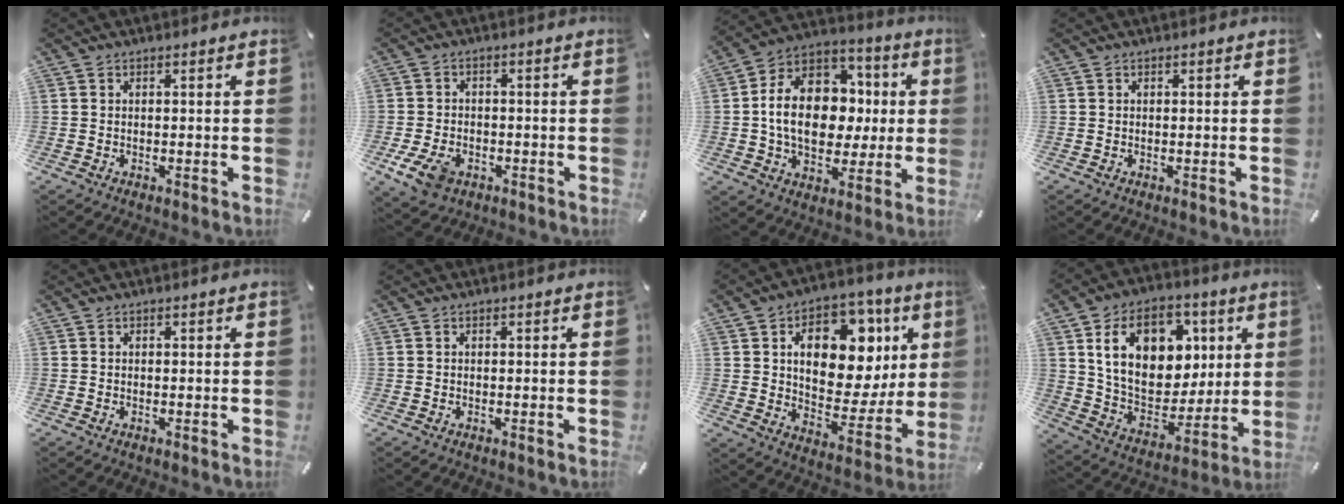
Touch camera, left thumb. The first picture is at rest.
{"total": 7.2, "force": [-2.9, 5.0, 4.2], "torque": [-0.096, 0.003, -0.057]}
{"total": 17.4, "force": [-0.4, 13.6, 10.8], "torque": [-0.211, 0.009, -0.002]}
{"total": 0.0}
{"total": 0.0}
{"total": 0.0}
{"total": 19.0, "force": [7.2, 12.3, 12.6], "torque": [-0.167, -0.039, 0.122]}
{"total": 19.8, "force": [6.9, 14.5, 11.6], "torque": [-0.190, -0.018, 0.126]}